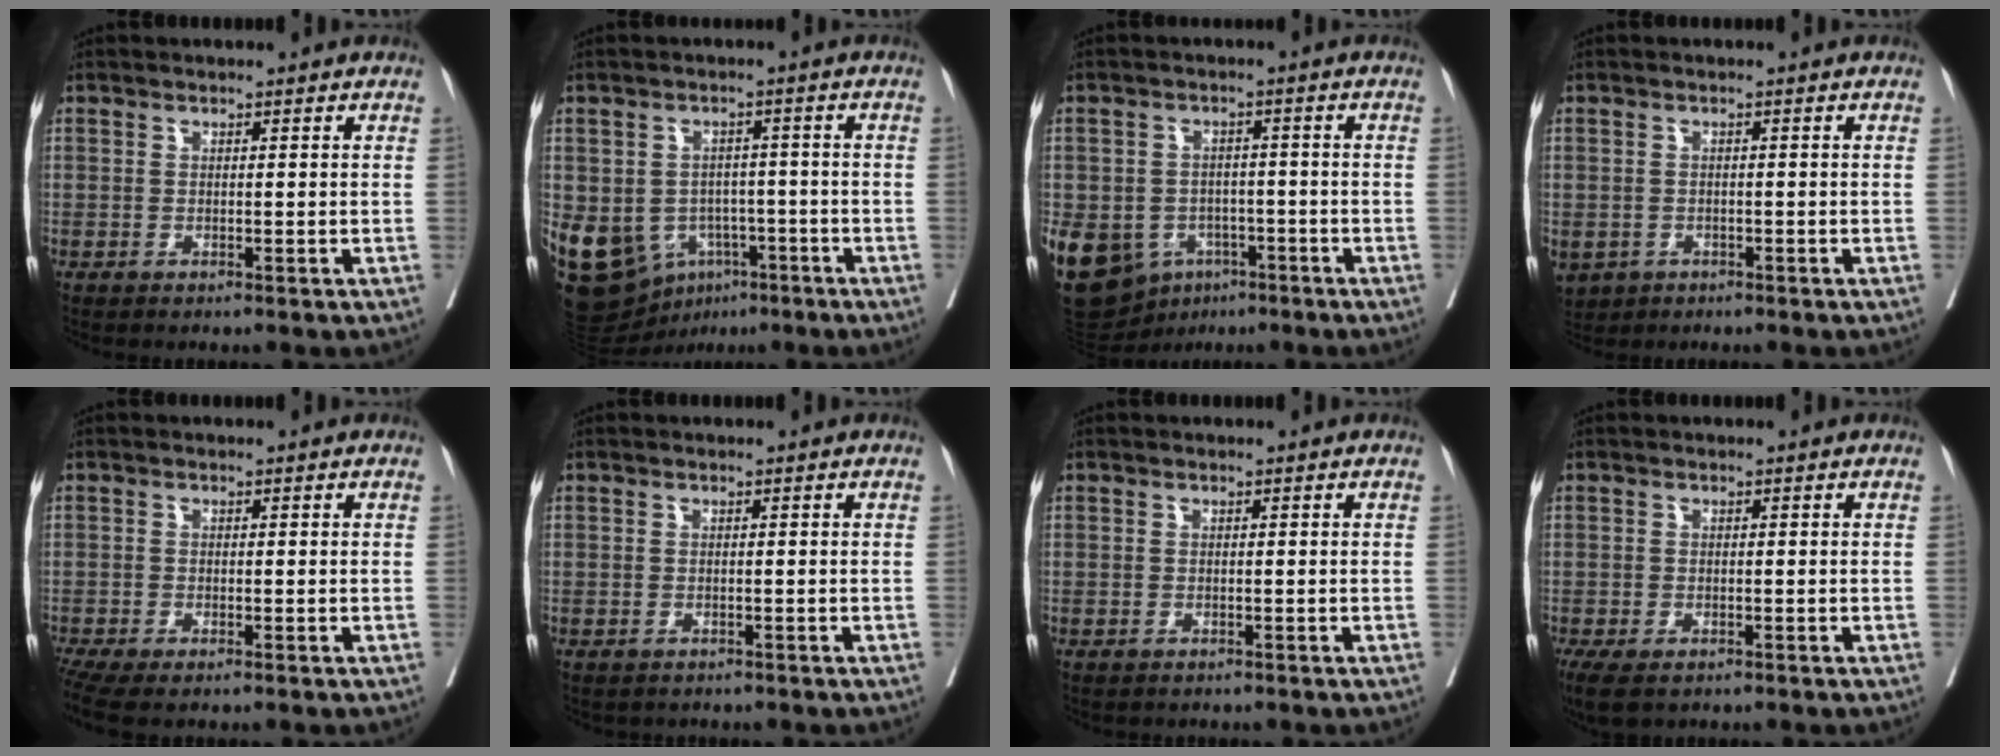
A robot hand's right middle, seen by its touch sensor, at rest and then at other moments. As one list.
[{"total": 14.8, "force": [-6.4, 11.2, 7.4], "torque": [-0.158, 0.014, -0.085]}, {"total": 21.0, "force": [-8.9, 16.5, 9.4], "torque": [-0.271, -0.002, -0.119]}, {"total": 6.4, "force": [-3.0, 5.2, 2.2], "torque": [-0.061, -0.001, -0.040]}, {"total": 3.7, "force": [-2.8, 0.8, 2.3], "torque": [-0.048, -0.008, -0.055]}, {"total": 0.8, "force": [-0.6, 0.5, 0.0], "torque": [-0.012, 0.000, -0.008]}, {"total": 0.0}, {"total": 5.5, "force": [-3.5, 2.7, 3.3], "torque": [-0.068, -0.016, -0.057]}]